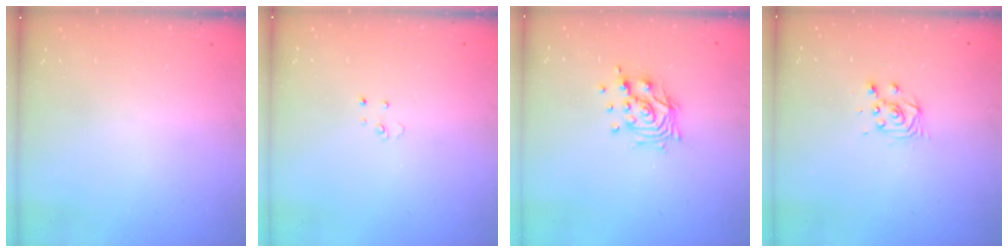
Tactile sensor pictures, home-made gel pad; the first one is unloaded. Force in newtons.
{"total": 2.5, "press": 2.5, "slide": 0.2}
{"total": 11.1, "press": 11.0, "slide": 0.9}
{"total": 4.7, "press": 4.7, "slide": 0.5}